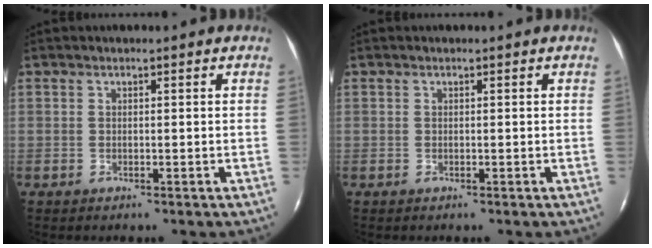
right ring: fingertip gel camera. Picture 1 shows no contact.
{"total": 0.0}